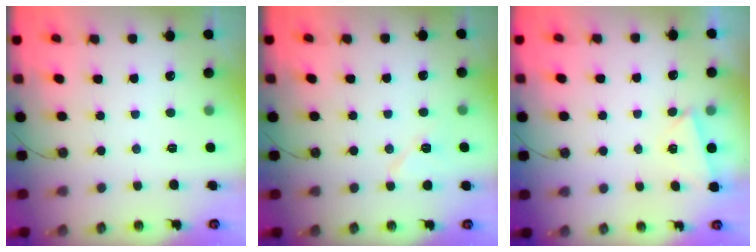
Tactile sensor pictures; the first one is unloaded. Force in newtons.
{"total": 7.2, "press": 7.0, "slide": 1.8}
{"total": 2.5, "press": 2.1, "slide": 1.5}